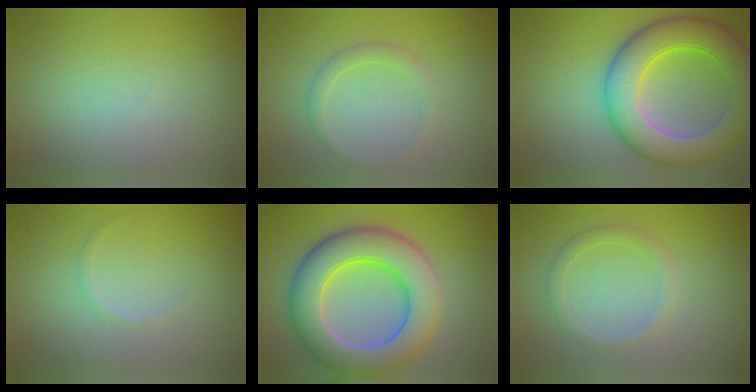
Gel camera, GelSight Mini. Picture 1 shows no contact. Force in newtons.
{"total": 1.6, "press": 1.6, "slide": 0.1}
{"total": 9.3, "press": 9.3, "slide": 0.3}
{"total": 0.6, "press": 0.6, "slide": 0.1}
{"total": 10.1, "press": 10.0, "slide": 0.7}
{"total": 1.6, "press": 1.6, "slide": 0.0}